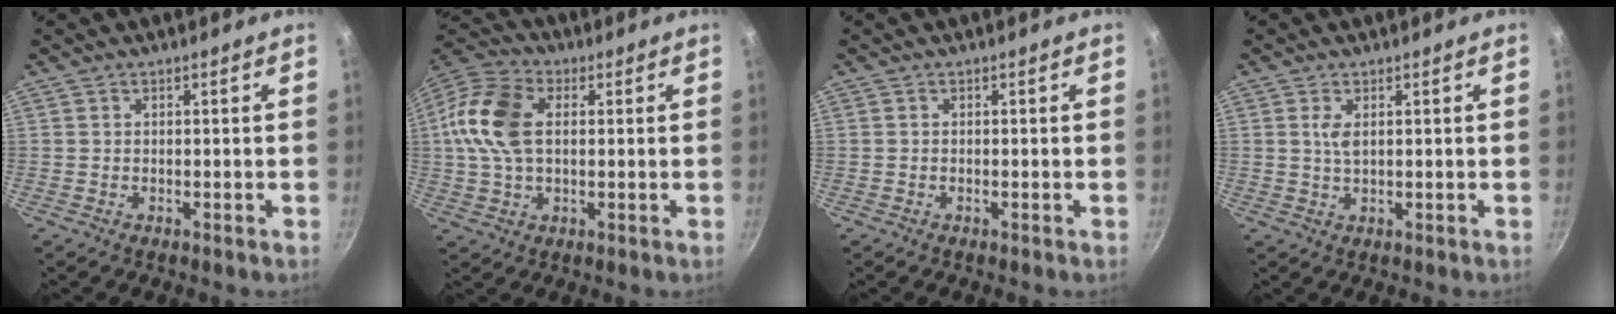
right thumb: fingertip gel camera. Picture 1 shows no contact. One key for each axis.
{"total": 14.0, "fx": 1.9, "fy": 8.8, "fz": 10.7, "tx": -0.201, "ty": 0.019, "tz": 0.019}
{"total": 0.0}
{"total": 2.4, "fx": 0.7, "fy": 1.0, "fz": 2.0, "tx": -0.039, "ty": -0.005, "tz": 0.016}